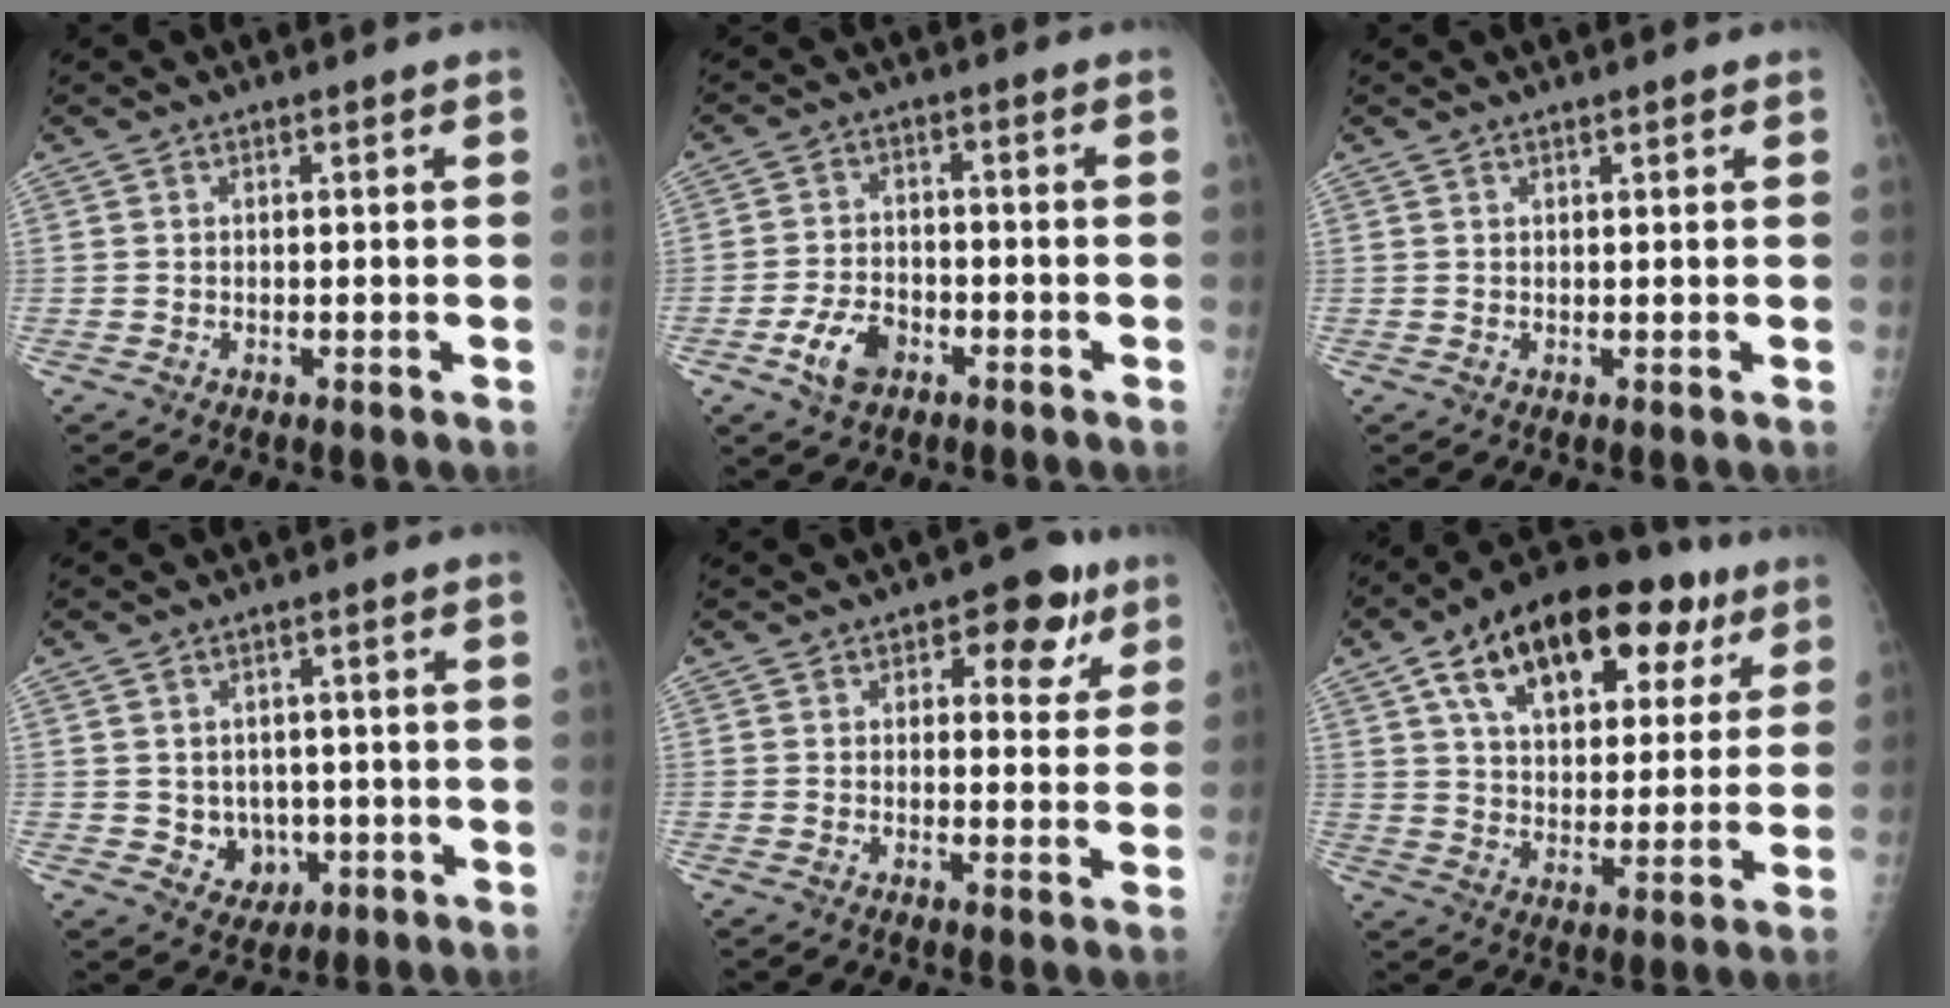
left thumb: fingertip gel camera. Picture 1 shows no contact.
{"total": 6.5, "force": [-3.3, 4.1, 3.9], "torque": [-0.068, 0.018, -0.058]}
{"total": 0.8, "force": [0.6, 0.2, 0.5], "torque": [-0.007, -0.001, 0.009]}
{"total": 5.8, "force": [-0.8, 5.1, 2.7], "torque": [-0.009, 0.004, 0.002]}
{"total": 8.1, "force": [4.0, 4.7, 5.2], "torque": [-0.021, -0.010, 0.044]}
{"total": 25.3, "force": [12.1, 13.5, 17.7], "torque": [-0.240, 0.010, 0.189]}